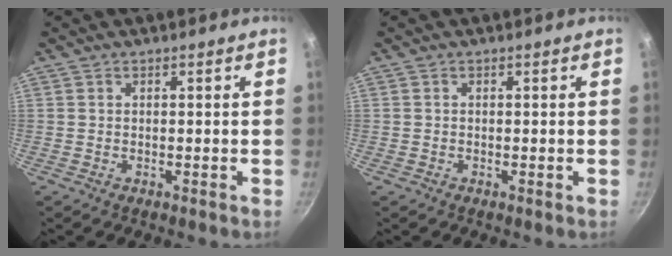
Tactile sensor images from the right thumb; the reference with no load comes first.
{"total": 0.0}